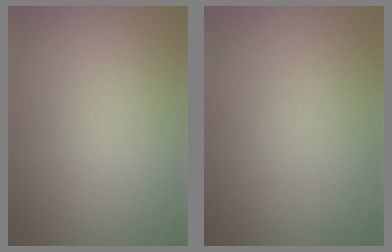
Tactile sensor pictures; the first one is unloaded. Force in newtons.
{"total": 0.0}